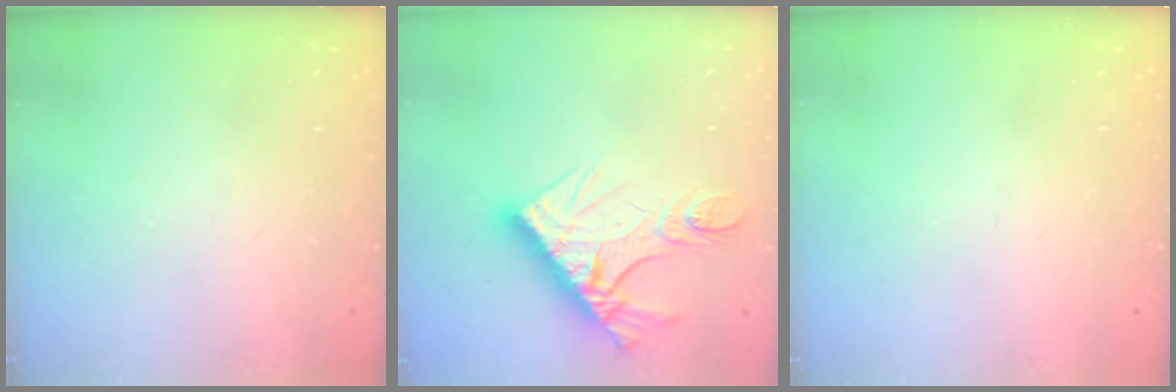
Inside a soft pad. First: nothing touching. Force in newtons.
{"total": 15.0, "press": 14.9, "slide": 1.4}
{"total": 0.0}